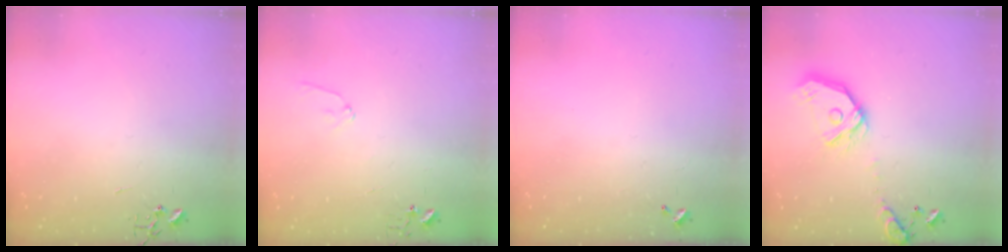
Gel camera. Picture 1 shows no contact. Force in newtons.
{"total": 6.5, "press": 6.5, "slide": 0.6}
{"total": 0.0}
{"total": 15.9, "press": 15.7, "slide": 2.2}